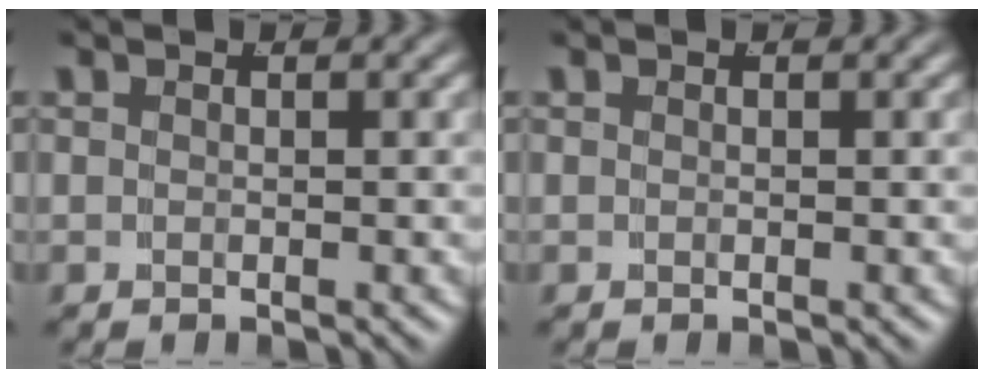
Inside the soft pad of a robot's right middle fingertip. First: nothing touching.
{"total": 0.0}